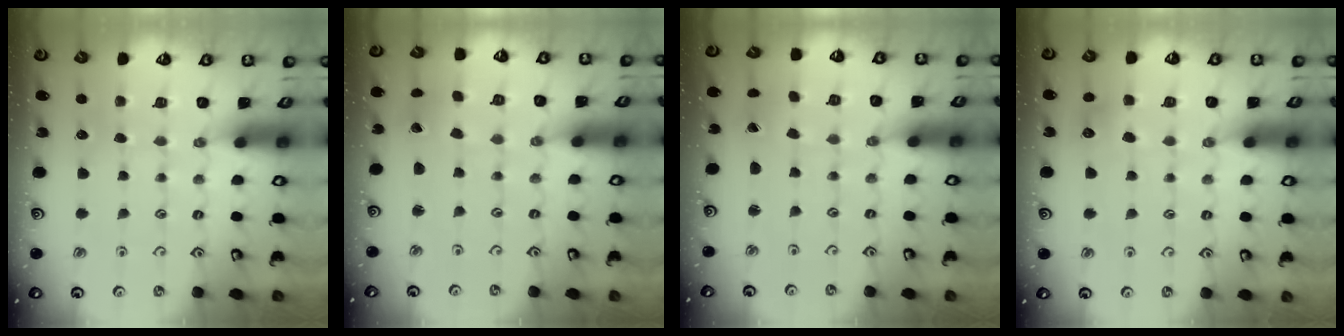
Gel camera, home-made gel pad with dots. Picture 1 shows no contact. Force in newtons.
{"total": 2.4, "press": 2.4, "slide": 0.3}
{"total": 0.8, "press": 0.8, "slide": 0.0}
{"total": 6.3, "press": 6.3, "slide": 0.9}